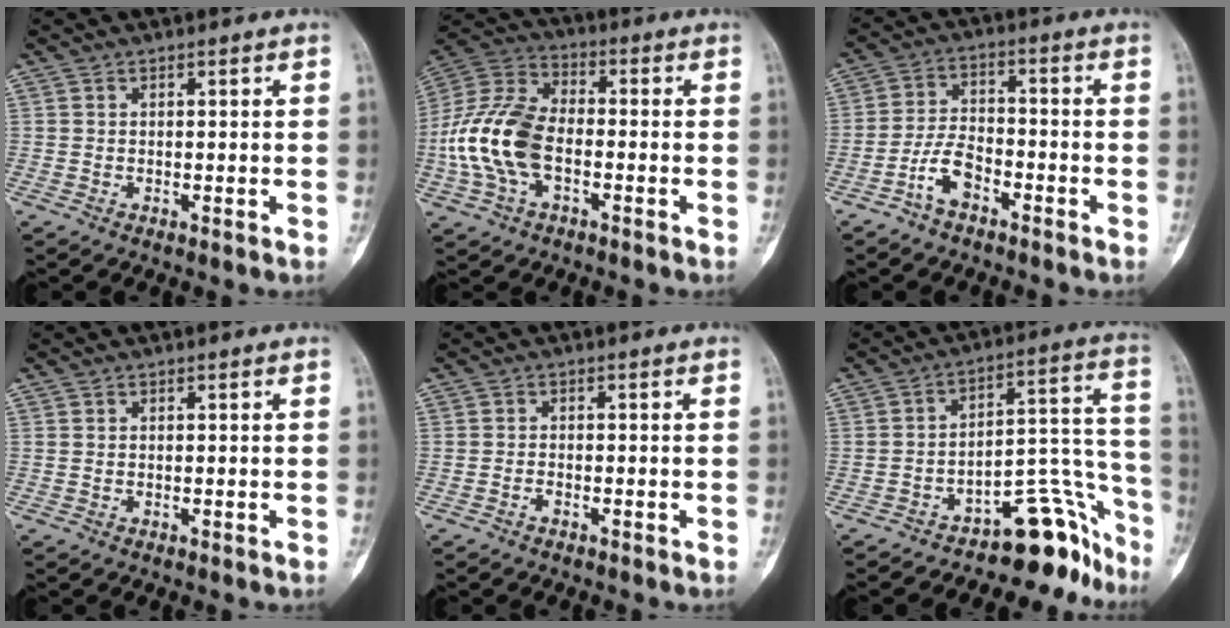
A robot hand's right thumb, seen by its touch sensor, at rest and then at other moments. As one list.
[{"total": 15.3, "force": [-3.1, 9.0, 12.0], "torque": [-0.257, 0.031, -0.062]}, {"total": 6.3, "force": [-3.9, 3.2, 3.8], "torque": [-0.074, 0.031, -0.078]}, {"total": 0.0}, {"total": 1.0, "force": [-0.8, 0.4, 0.5], "torque": [-0.012, 0.005, -0.015]}, {"total": 14.7, "force": [-11.8, 5.8, 6.6], "torque": [-0.018, 0.156, -0.175]}]